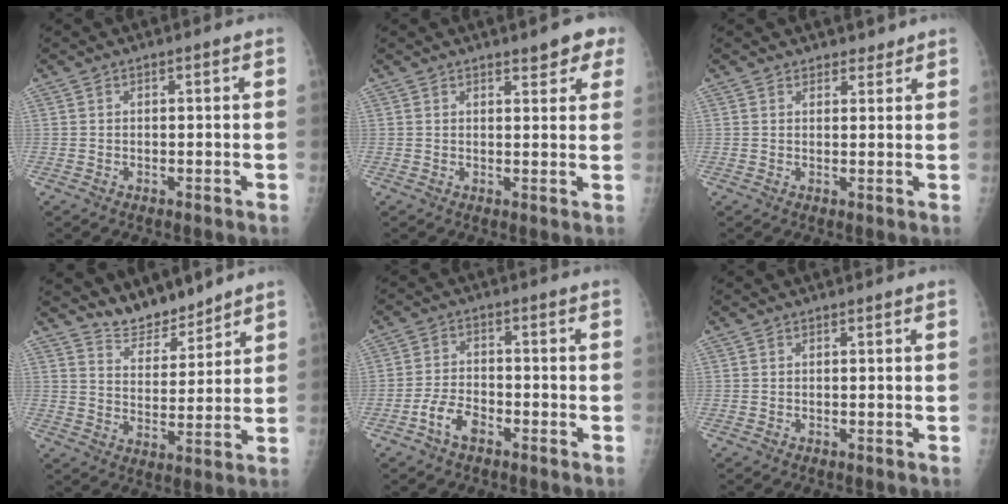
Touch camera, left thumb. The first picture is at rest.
{"total": 4.3, "force": [2.9, 1.7, 2.6], "torque": [-0.010, -0.012, 0.033]}
{"total": 2.0, "force": [1.7, 1.1, 0.0], "torque": [0.022, -0.010, 0.019]}
{"total": 7.3, "force": [6.9, 2.0, 1.0], "torque": [0.007, -0.054, 0.133]}
{"total": 5.0, "force": [-3.1, 2.7, 3.0], "torque": [-0.054, 0.023, -0.058]}
{"total": 0.0}